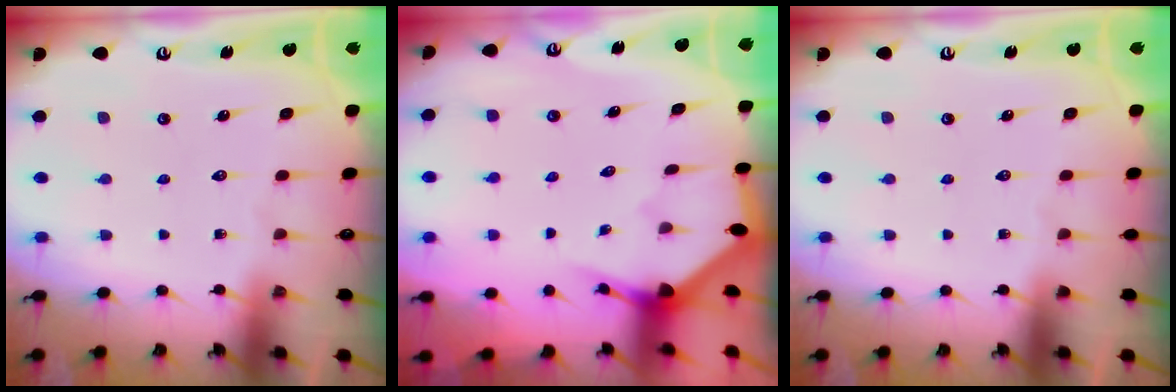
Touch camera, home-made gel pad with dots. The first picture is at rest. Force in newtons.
{"total": 2.9, "press": 2.9, "slide": 0.2}
{"total": 0.0}